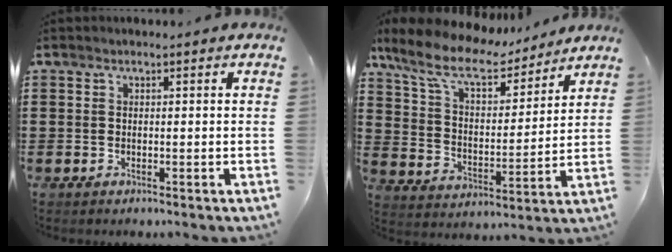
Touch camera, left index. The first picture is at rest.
{"total": 10.8, "force": [9.0, 3.0, 5.2], "torque": [-0.136, -0.039, 0.157]}